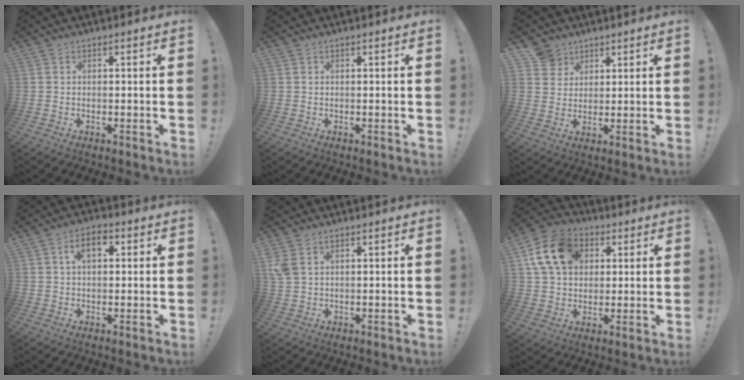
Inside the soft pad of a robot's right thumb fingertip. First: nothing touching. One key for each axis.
{"total": 0.0}
{"total": 6.6, "fx": 4.1, "fy": 5.2, "fz": 0.4, "tx": -0.005, "ty": -0.030, "tz": 0.081}
{"total": 6.0, "fx": 1.7, "fy": 3.3, "fz": 4.7, "tx": -0.077, "ty": 0.007, "tz": 0.027}
{"total": 3.8, "fx": 2.0, "fy": 2.0, "fz": 2.6, "tx": -0.049, "ty": -0.004, "tz": 0.039}
{"total": 15.7, "fx": 5.1, "fy": 11.9, "fz": 8.9, "tx": -0.148, "ty": -0.001, "tz": 0.104}